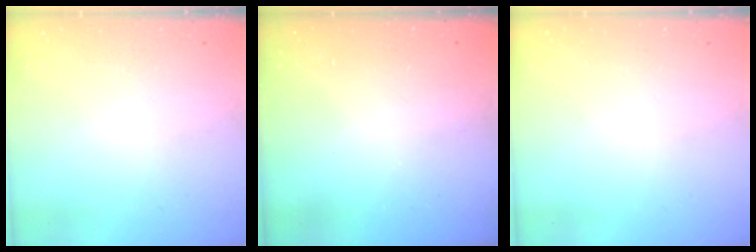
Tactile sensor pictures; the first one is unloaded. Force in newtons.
{"total": 3.4, "press": 3.4, "slide": 0.1}
{"total": 0.0}